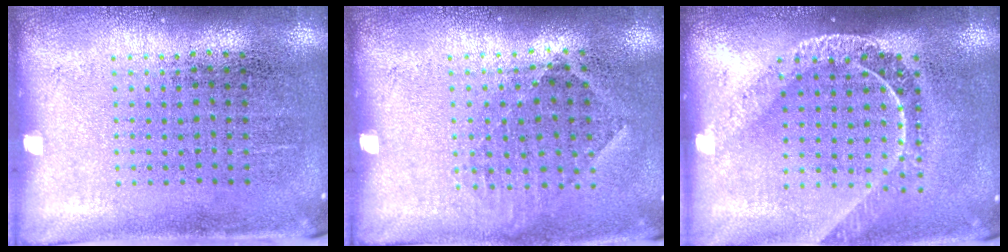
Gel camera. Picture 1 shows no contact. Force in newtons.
{"total": 0.8, "press": 0.7, "slide": 0.4}
{"total": 1.8, "press": 1.4, "slide": 1.0}